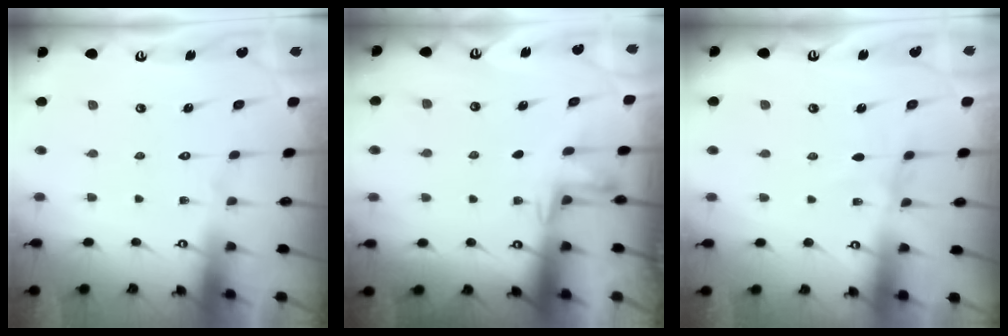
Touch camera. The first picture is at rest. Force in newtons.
{"total": 2.6, "press": 2.5, "slide": 0.7}
{"total": 2.9, "press": 2.9, "slide": 0.4}